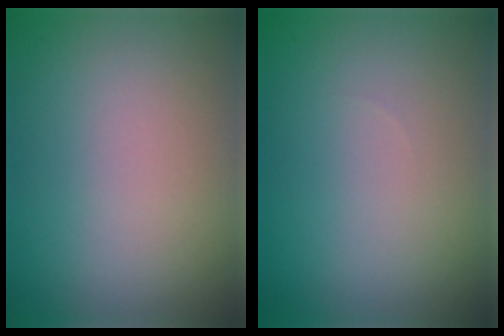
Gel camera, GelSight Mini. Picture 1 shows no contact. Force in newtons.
{"total": 0.0}